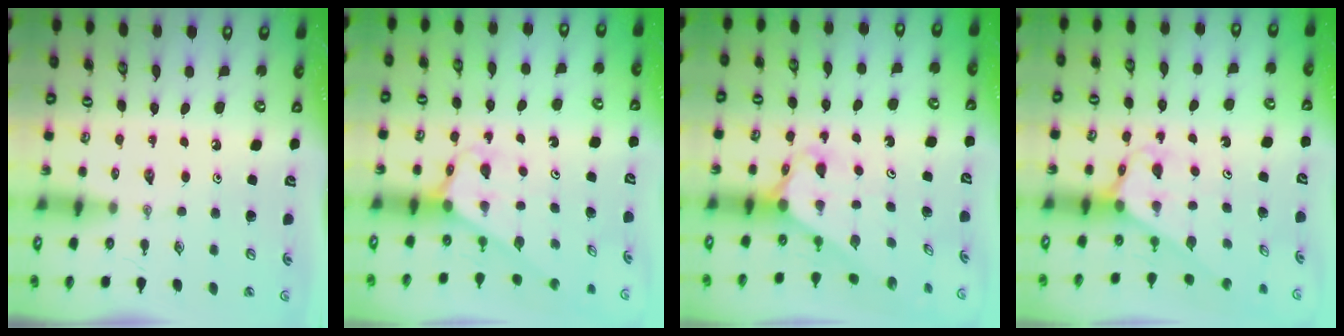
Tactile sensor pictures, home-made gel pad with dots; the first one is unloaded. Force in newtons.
{"total": 2.5, "press": 2.5, "slide": 0.2}
{"total": 2.3, "press": 2.3, "slide": 0.2}
{"total": 2.6, "press": 2.6, "slide": 0.2}